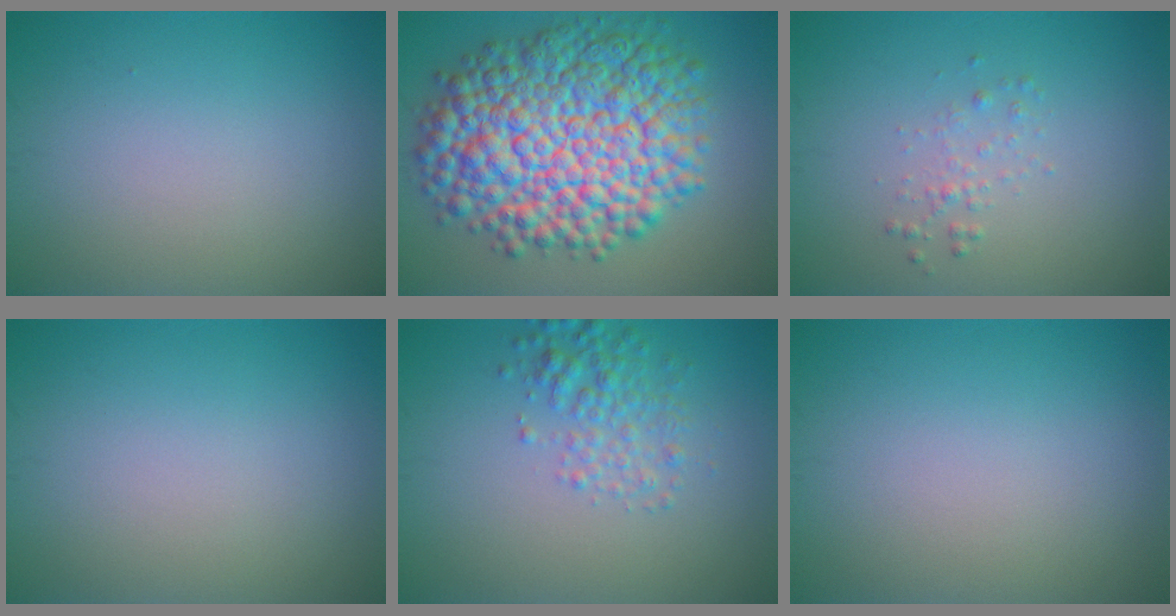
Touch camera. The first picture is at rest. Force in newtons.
{"total": 14.3, "press": 14.3, "slide": 0.3}
{"total": 1.1, "press": 1.1, "slide": 0.0}
{"total": 0.0}
{"total": 2.9, "press": 2.9, "slide": 0.0}
{"total": 0.0}